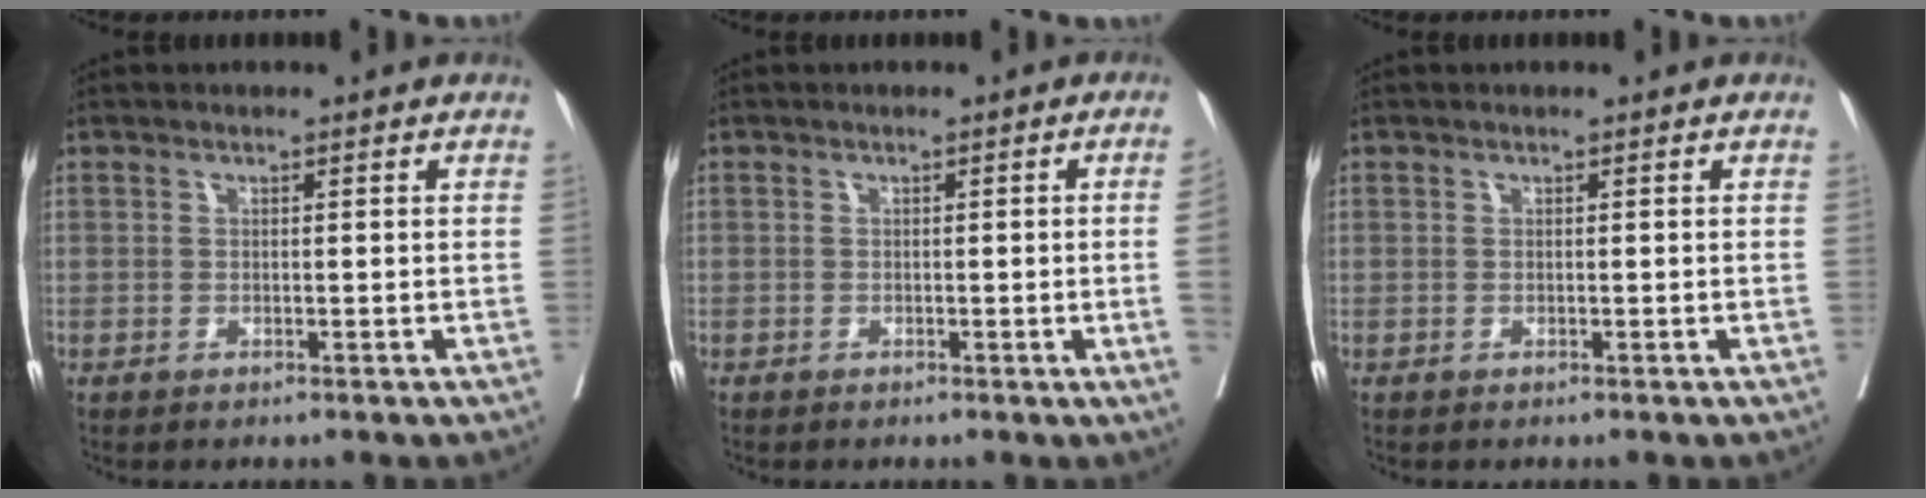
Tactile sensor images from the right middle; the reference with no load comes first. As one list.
[{"total": 2.7, "force": [-0.4, -1.0, 2.5], "torque": [-0.031, -0.004, -0.002]}, {"total": 0.0}]